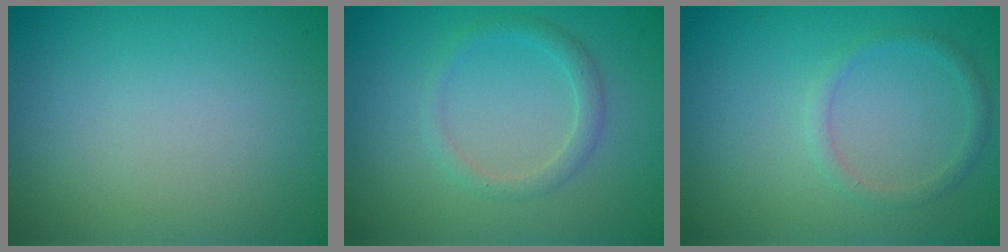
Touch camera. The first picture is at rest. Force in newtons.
{"total": 1.6, "press": 1.6, "slide": 0.1}
{"total": 1.3, "press": 1.3, "slide": 0.0}